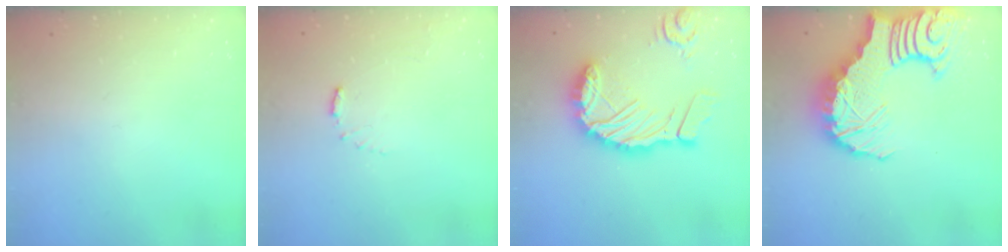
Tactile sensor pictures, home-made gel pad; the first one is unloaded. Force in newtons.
{"total": 3.6, "press": 3.6, "slide": 0.4}
{"total": 14.7, "press": 14.6, "slide": 1.8}
{"total": 16.7, "press": 16.5, "slide": 2.3}